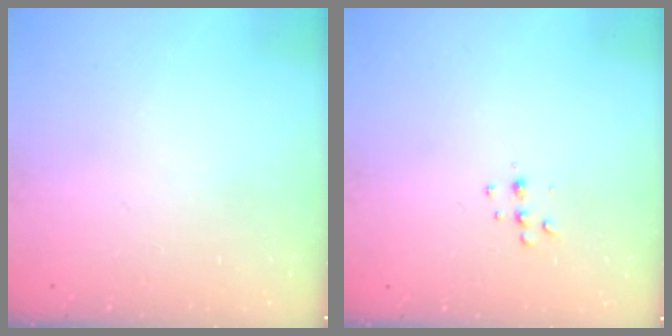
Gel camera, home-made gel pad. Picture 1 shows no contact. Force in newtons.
{"total": 5.1, "press": 5.0, "slide": 0.8}